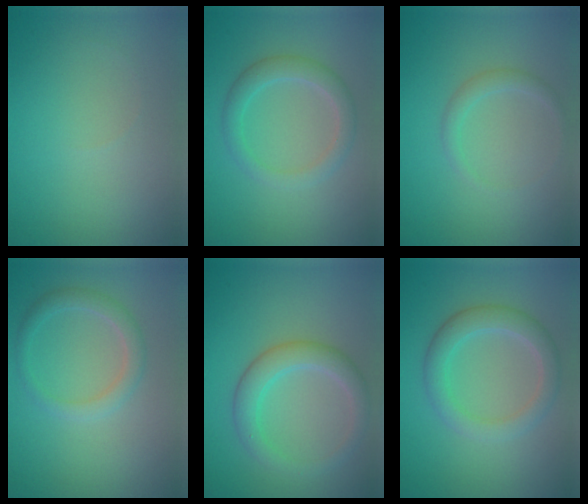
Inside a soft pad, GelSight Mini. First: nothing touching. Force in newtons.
{"total": 2.6, "press": 2.6, "slide": 0.1}
{"total": 1.3, "press": 1.3, "slide": 0.0}
{"total": 2.0, "press": 2.0, "slide": 0.0}
{"total": 3.4, "press": 3.4, "slide": 0.1}
{"total": 3.3, "press": 3.3, "slide": 0.2}